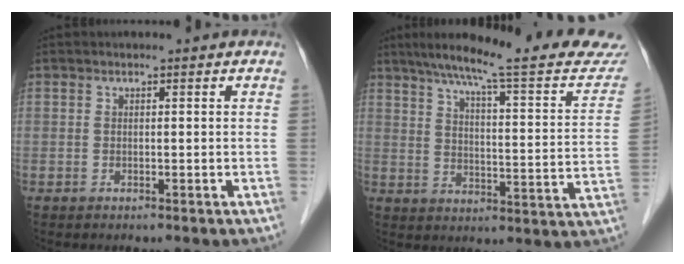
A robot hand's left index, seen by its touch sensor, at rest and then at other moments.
{"total": 23.4, "force": [20.3, 1.7, 11.5], "torque": [-0.164, -0.029, 0.259]}